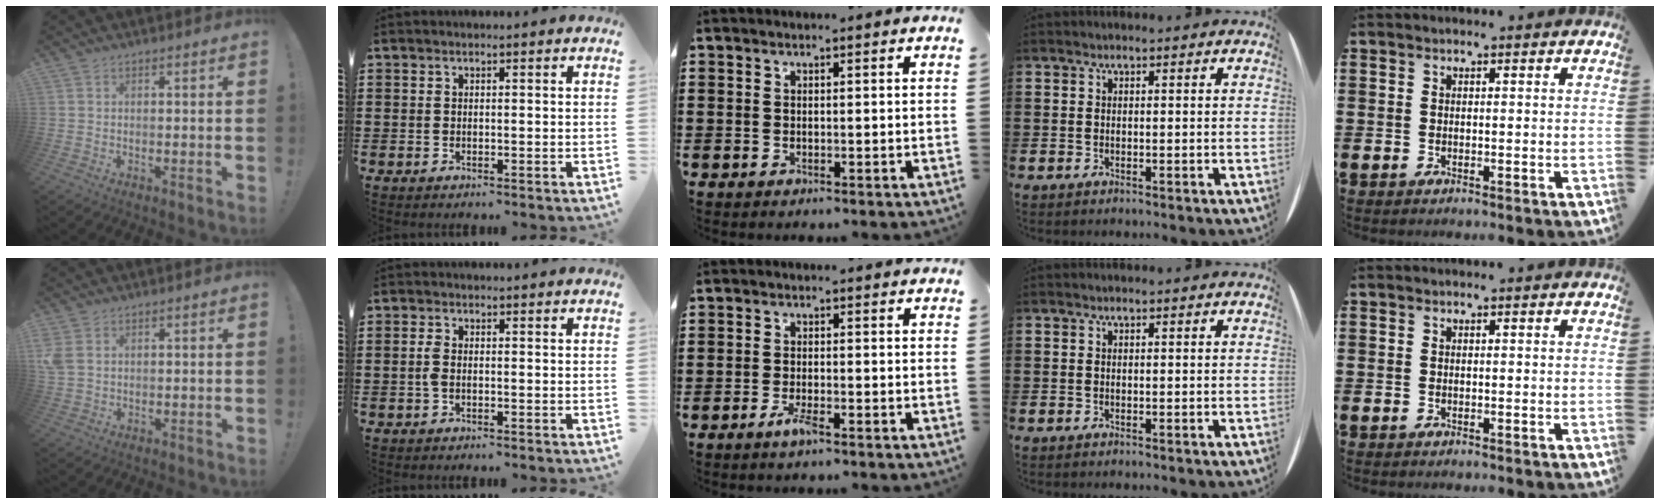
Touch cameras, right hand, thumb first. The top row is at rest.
{"thumb": {"total": 4.1, "force": [1.4, 2.9, 2.5], "torque": [-0.058, -0.003, 0.028]}, "index": {"total": 1.7, "force": [-0.4, 0.6, 1.5], "torque": [-0.036, -0.002, -0.010]}, "middle": {"total": 2.8, "force": [-1.6, 0.4, 2.2], "torque": [-0.049, -0.005, -0.033]}}